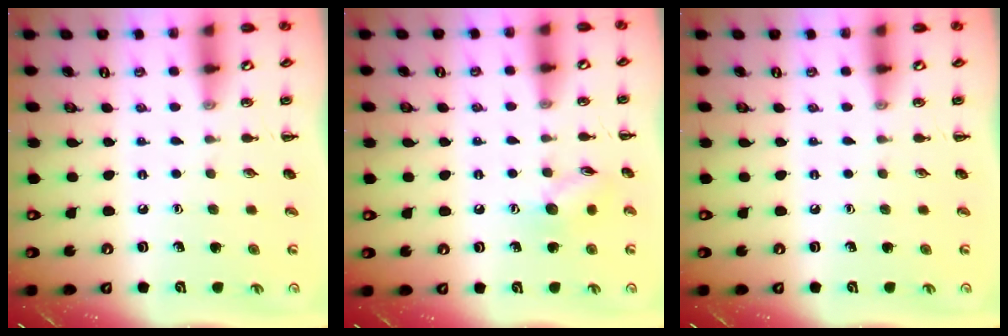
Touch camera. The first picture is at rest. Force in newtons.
{"total": 7.8, "press": 7.7, "slide": 0.9}
{"total": 0.0}